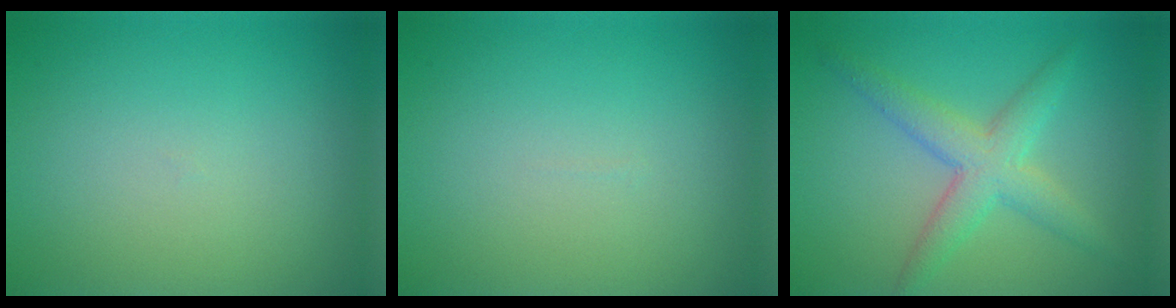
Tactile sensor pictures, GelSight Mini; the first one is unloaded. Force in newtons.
{"total": 0.0}
{"total": 4.1, "press": 4.1, "slide": 0.1}